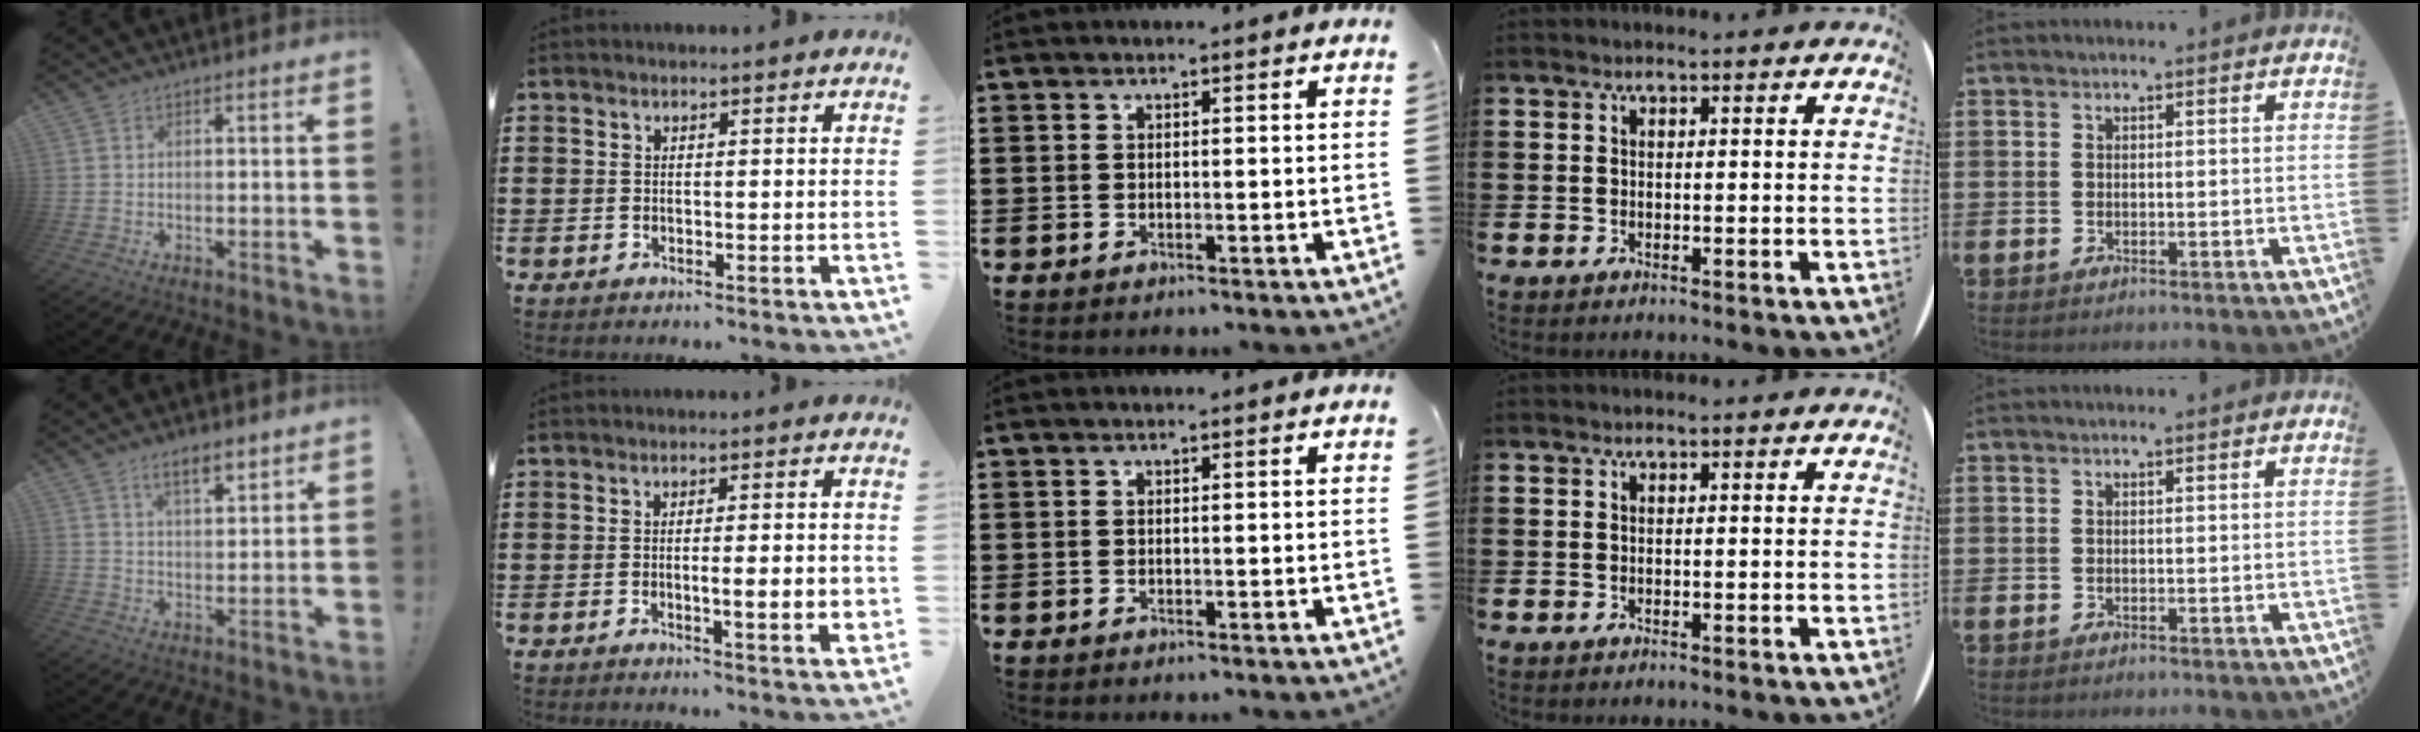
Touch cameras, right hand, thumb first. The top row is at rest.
{"thumb": {"total": 7.1, "force": [5.1, 2.4, 4.4], "torque": [-0.056, -0.029, 0.086]}, "index": {"total": 5.1, "force": [-0.7, 0.4, 5.0], "torque": [-0.075, -0.012, -0.013]}}